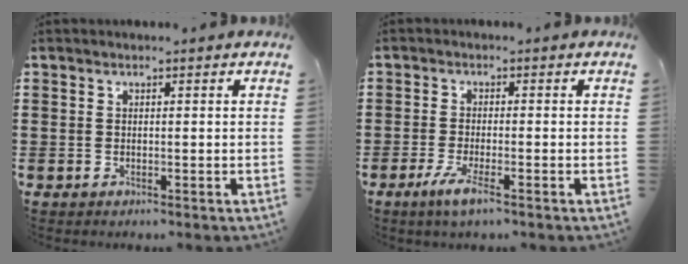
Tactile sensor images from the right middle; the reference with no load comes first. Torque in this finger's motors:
{"motor_torque": [1.51, -0.59, 0.28, 0.07]}